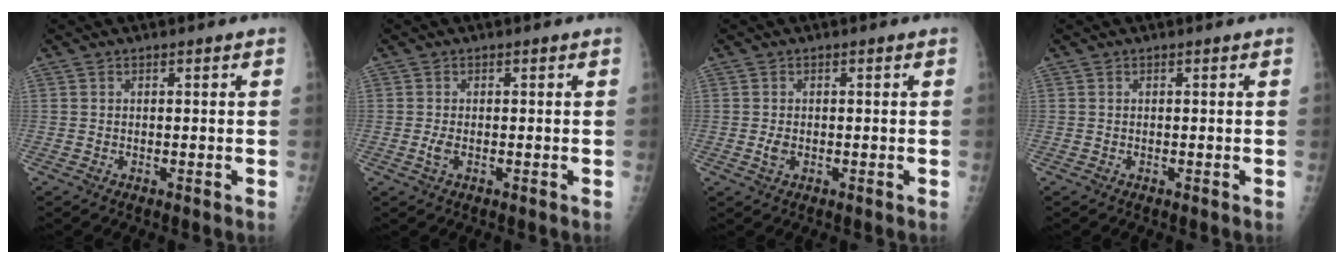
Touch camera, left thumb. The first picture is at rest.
{"total": 1.8, "force": [-0.1, 0.7, 1.7], "torque": [-0.039, 0.001, 0.000]}
{"total": 1.8, "force": [-0.1, 1.0, 1.4], "torque": [-0.026, -0.001, -0.001]}
{"total": 0.0}